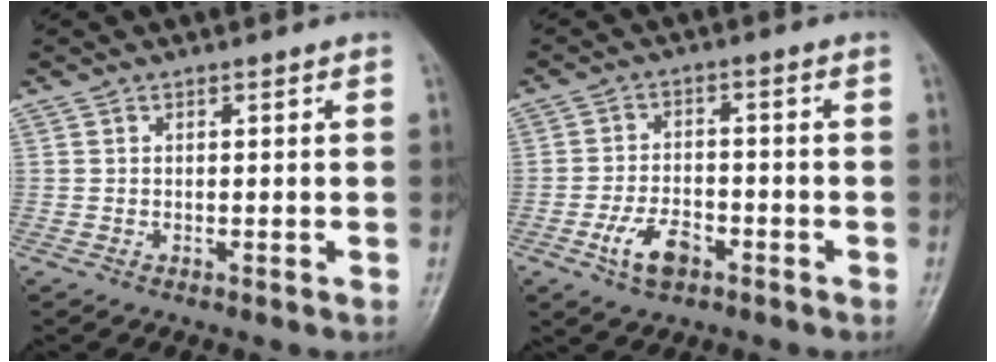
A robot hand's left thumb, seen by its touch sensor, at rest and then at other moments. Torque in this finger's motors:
{"motor_torque": [-0.29, 0.73, 0.85, 0.35, 0.03]}